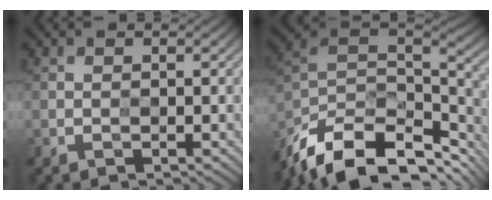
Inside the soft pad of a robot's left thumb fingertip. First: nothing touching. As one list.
[{"total": 16.3, "force": [-10.4, 7.6, 9.9], "torque": [-0.247, -0.034, -0.167]}]